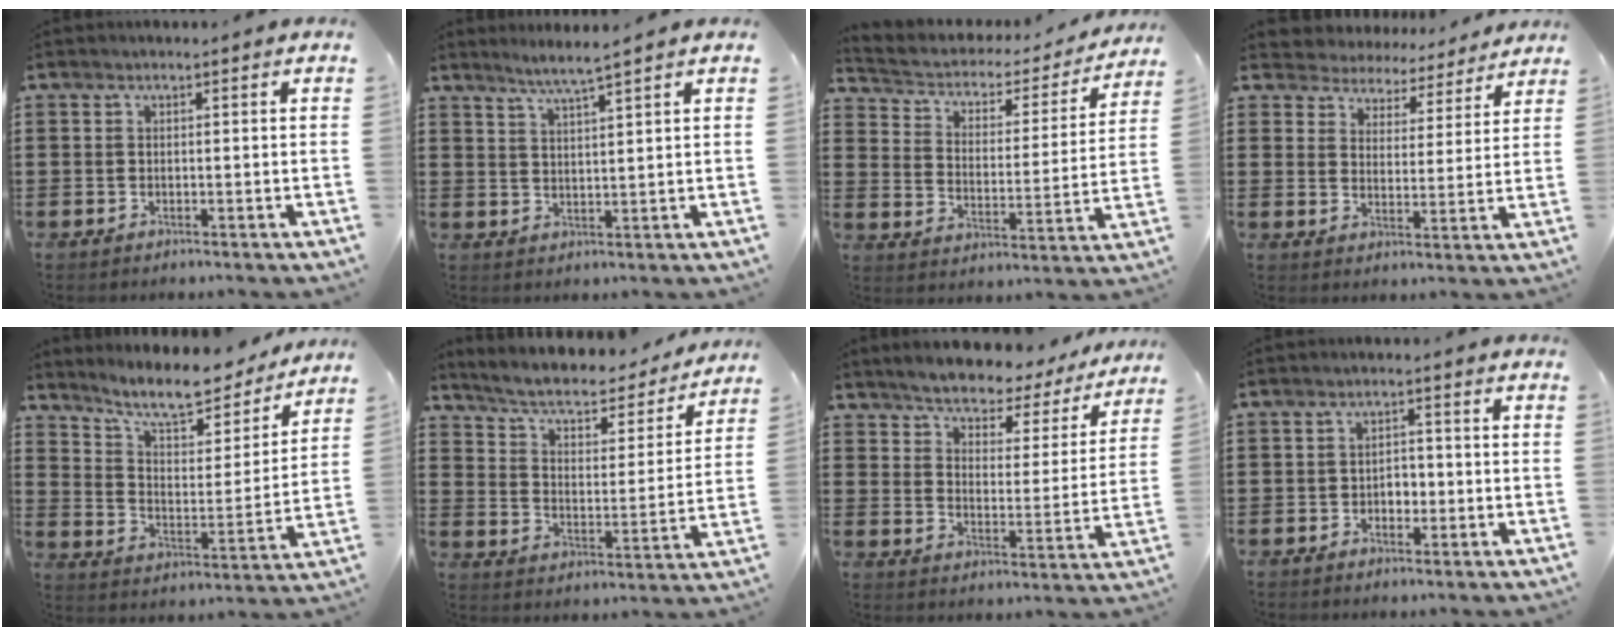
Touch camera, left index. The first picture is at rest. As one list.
[{"total": 3.4, "force": [2.9, -0.7, 1.7], "torque": [-0.040, -0.009, 0.051]}, {"total": 2.6, "force": [1.8, 1.8, 0.7], "torque": [-0.031, -0.017, 0.021]}, {"total": 4.8, "force": [4.8, 0.8, -0.4], "torque": [-0.021, -0.035, 0.081]}, {"total": 9.9, "force": [9.0, 1.2, 4.0], "torque": [-0.096, -0.059, 0.155]}, {"total": 5.0, "force": [4.2, 1.2, 2.5], "torque": [-0.069, -0.029, 0.063]}, {"total": 4.4, "force": [4.4, 0.4, 0.4], "torque": [-0.036, -0.036, 0.069]}, {"total": 2.2, "force": [-0.7, 1.6, 1.4], "torque": [-0.030, 0.006, -0.018]}]